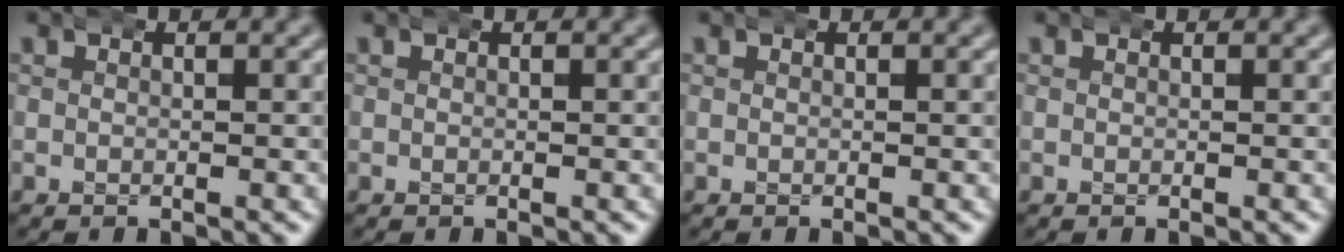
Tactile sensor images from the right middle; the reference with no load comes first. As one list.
[{"total": 0.0}, {"total": 0.0}, {"total": 0.0}]